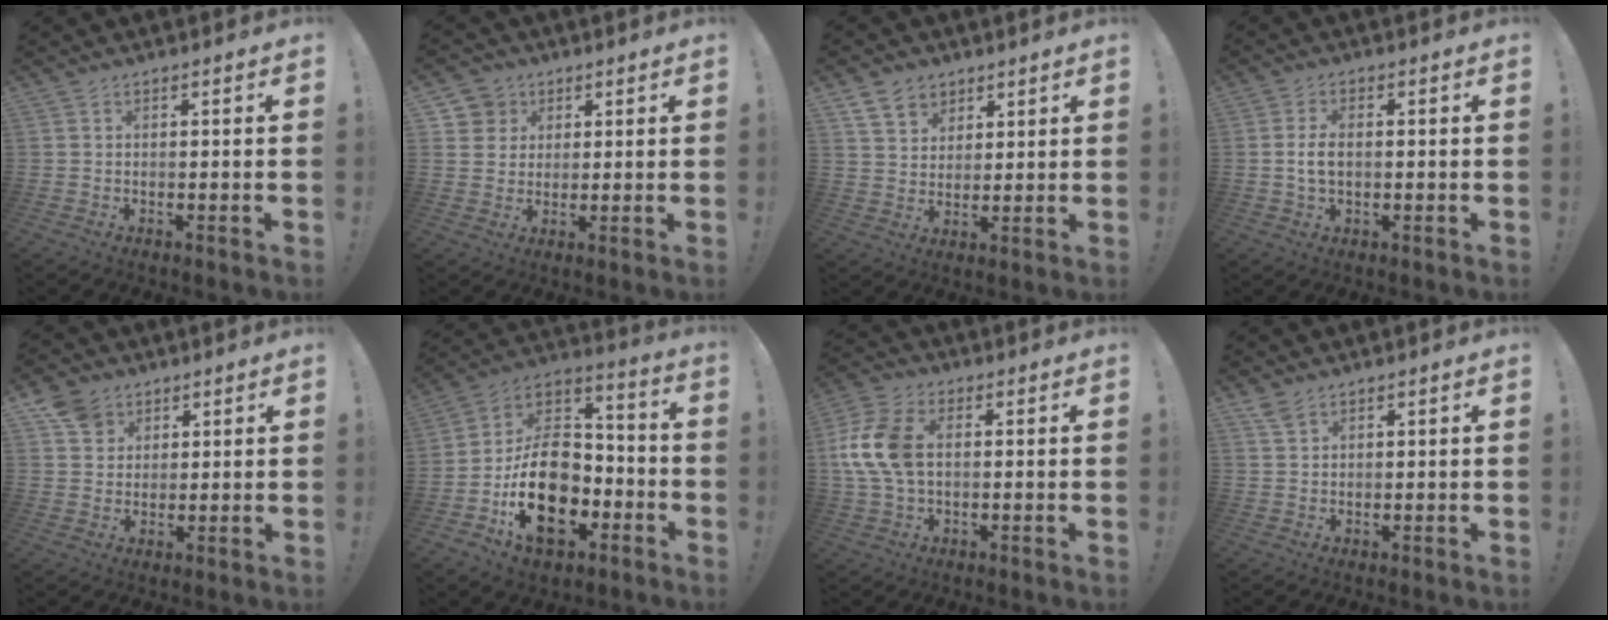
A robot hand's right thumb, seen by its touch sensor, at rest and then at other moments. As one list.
[{"total": 6.3, "force": [2.5, 5.8, 0.7], "torque": [-0.011, -0.015, 0.050]}, {"total": 8.0, "force": [5.2, 5.6, 2.3], "torque": [-0.036, -0.027, 0.101]}, {"total": 4.6, "force": [0.0, 2.7, 3.8], "torque": [-0.059, 0.000, -0.004]}, {"total": 7.4, "force": [4.2, 5.8, 1.8], "torque": [-0.016, -0.025, 0.083]}, {"total": 22.2, "force": [-7.8, 14.9, 14.4], "torque": [-0.234, 0.039, -0.119]}, {"total": 13.4, "force": [1.4, 8.7, 10.1], "torque": [-0.214, 0.011, 0.031]}, {"total": 3.1, "force": [2.4, 1.4, 1.5], "torque": [-0.016, -0.015, 0.043]}]